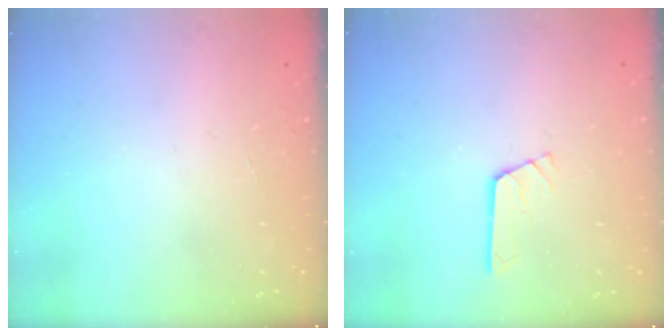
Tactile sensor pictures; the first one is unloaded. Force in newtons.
{"total": 2.9, "press": 2.9, "slide": 0.1}